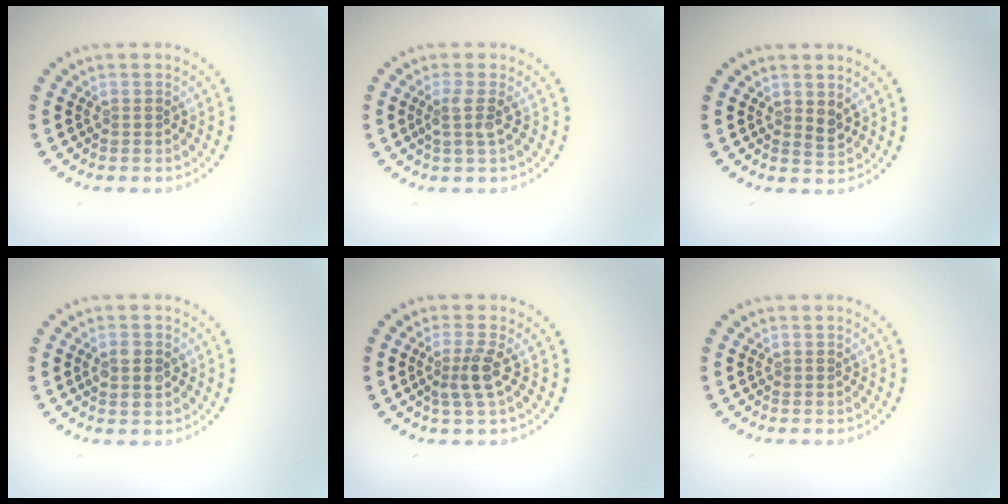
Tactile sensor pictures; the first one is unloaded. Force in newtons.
{"total": 1.8, "press": 1.3, "slide": 1.3}
{"total": 1.1, "press": 1.0, "slide": 0.4}
{"total": 1.9, "press": 1.9, "slide": 0.2}
{"total": 2.4, "press": 1.9, "slide": 1.5}
{"total": 0.0}